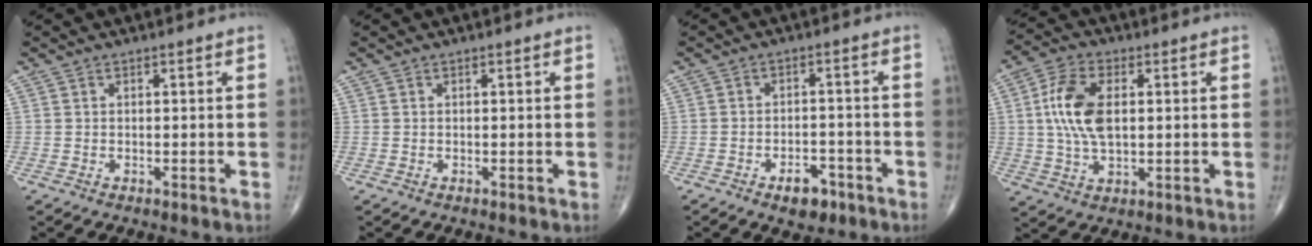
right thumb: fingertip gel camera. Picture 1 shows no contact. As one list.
[{"total": 0.0}, {"total": 6.3, "force": [-3.6, 3.6, 3.7], "torque": [-0.034, 0.026, -0.050]}, {"total": 11.0, "force": [1.5, 6.0, 9.1], "torque": [-0.183, 0.005, 0.028]}]